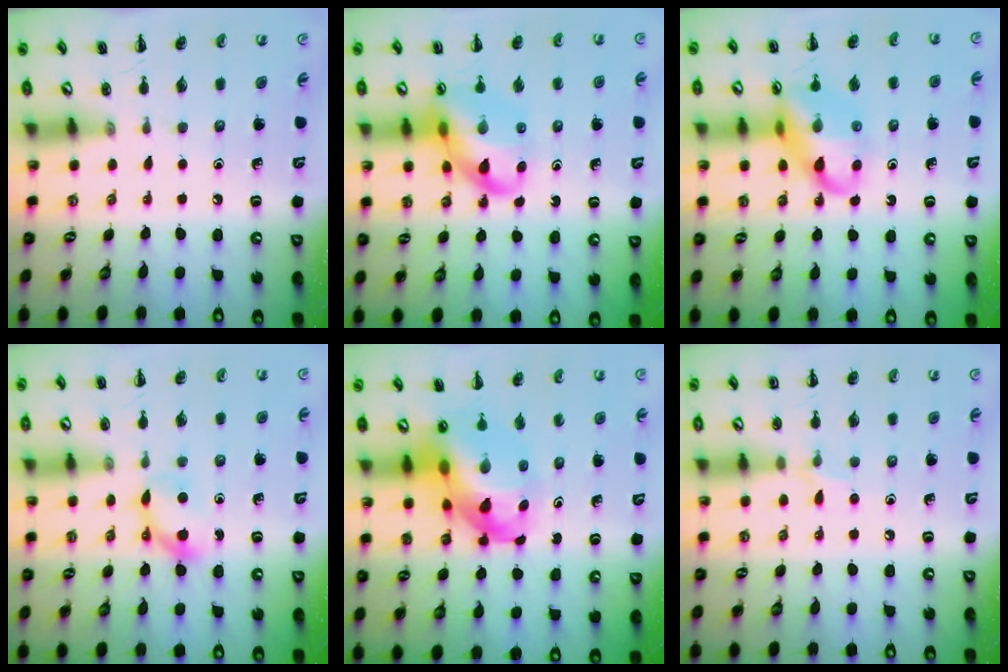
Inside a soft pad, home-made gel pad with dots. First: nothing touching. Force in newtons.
{"total": 14.8, "press": 14.5, "slide": 3.1}
{"total": 14.6, "press": 14.4, "slide": 2.4}
{"total": 5.8, "press": 5.6, "slide": 1.6}
{"total": 13.2, "press": 12.8, "slide": 3.5}
{"total": 5.5, "press": 5.2, "slide": 1.7}